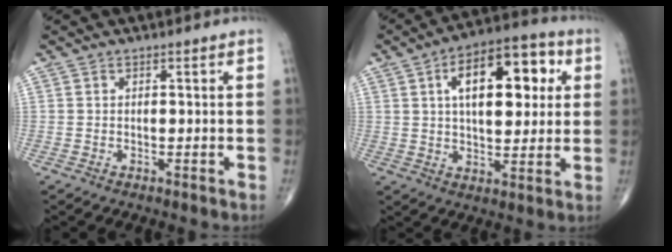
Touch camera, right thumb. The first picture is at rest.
{"total": 16.9, "force": [4.5, 8.4, 14.0], "torque": [-0.180, 0.012, 0.063]}